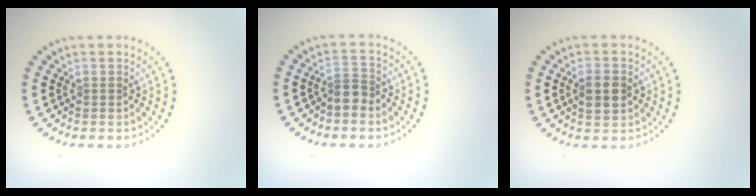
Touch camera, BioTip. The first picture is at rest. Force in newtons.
{"total": 1.9, "press": 1.6, "slide": 1.0}
{"total": 2.9, "press": 2.9, "slide": 0.1}